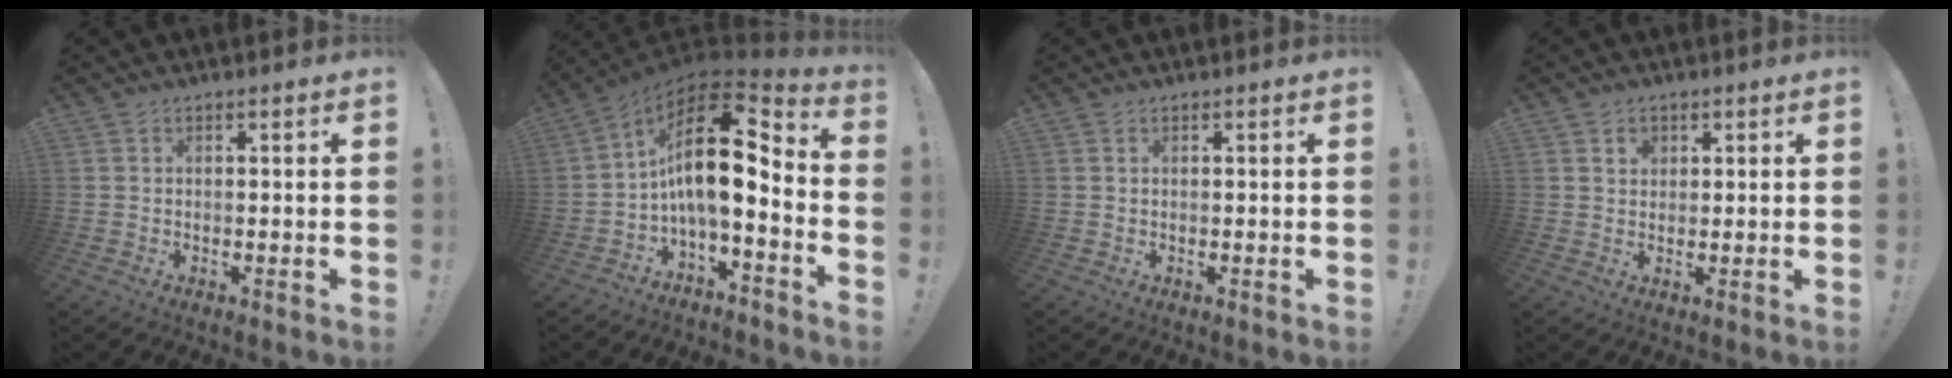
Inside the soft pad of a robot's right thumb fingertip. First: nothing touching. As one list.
[{"total": 17.1, "force": [1.9, 7.5, 15.3], "torque": [-0.270, -0.011, 0.032]}, {"total": 0.0}, {"total": 2.4, "force": [1.2, 1.9, 0.7], "torque": [0.003, -0.007, 0.019]}]